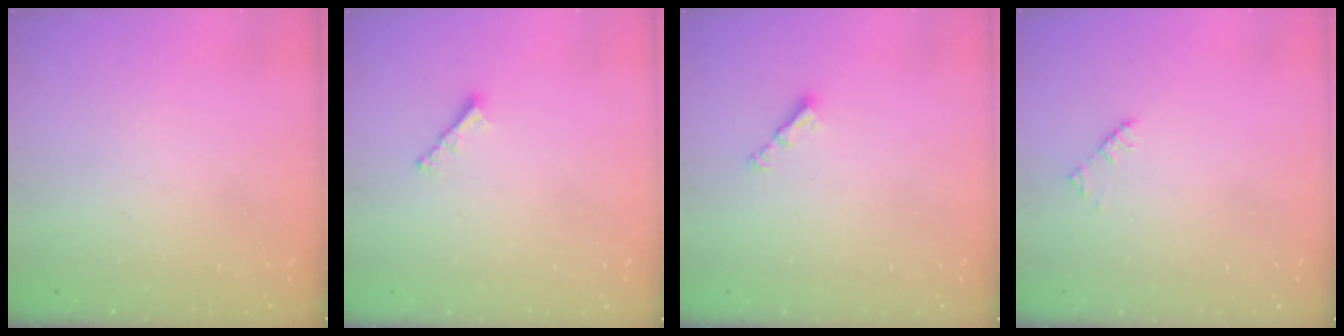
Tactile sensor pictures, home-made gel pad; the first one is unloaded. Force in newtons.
{"total": 2.2, "press": 2.2, "slide": 0.5}
{"total": 2.9, "press": 2.9, "slide": 0.3}
{"total": 1.9, "press": 1.9, "slide": 0.3}